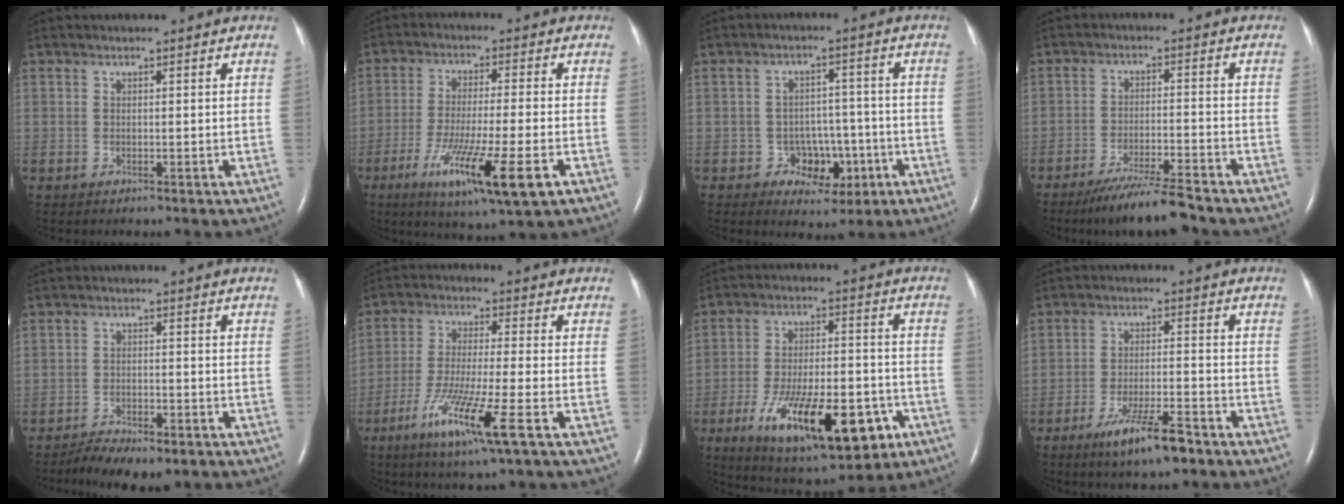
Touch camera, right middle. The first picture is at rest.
{"total": 13.0, "force": [-5.8, 0.6, 11.6], "torque": [-0.213, -0.040, -0.092]}
{"total": 5.9, "force": [-2.2, 4.8, 2.4], "torque": [-0.023, 0.022, -0.020]}
{"total": 8.2, "force": [-7.0, -0.2, 4.3], "torque": [-0.073, -0.024, -0.122]}
{"total": 6.9, "force": [-5.5, 1.9, 3.8], "torque": [-0.063, -0.007, -0.086]}
{"total": 10.7, "force": [-5.3, -0.4, 9.3], "torque": [-0.186, -0.030, -0.100]}
{"total": 18.7, "force": [-8.2, 6.3, 15.6], "torque": [-0.242, -0.013, -0.115]}
{"total": 7.8, "force": [-5.3, 0.9, 5.6], "torque": [-0.110, -0.012, -0.091]}